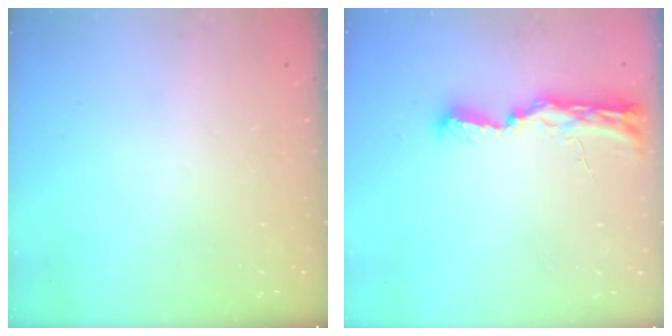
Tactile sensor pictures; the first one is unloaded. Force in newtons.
{"total": 8.8, "press": 8.7, "slide": 0.9}